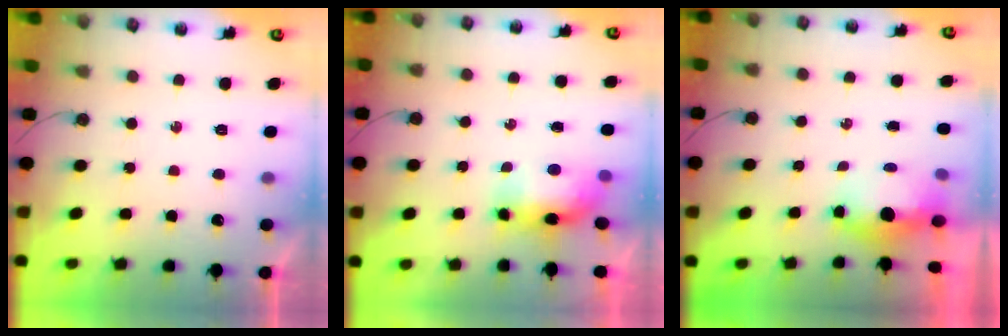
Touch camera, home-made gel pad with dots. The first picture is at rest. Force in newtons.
{"total": 11.1, "press": 9.6, "slide": 5.5}
{"total": 12.8, "press": 6.2, "slide": 11.2}